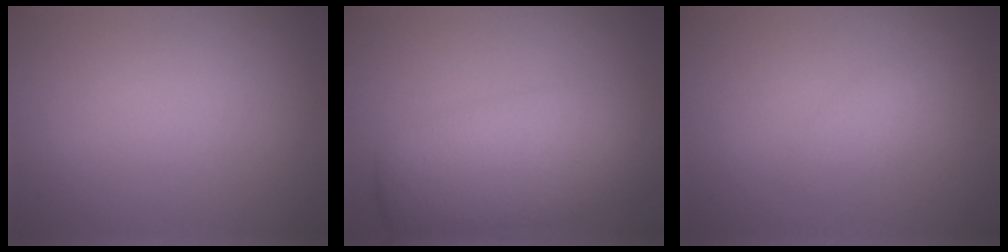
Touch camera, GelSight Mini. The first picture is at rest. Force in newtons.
{"total": 6.6, "press": 6.6, "slide": 0.1}
{"total": 1.3, "press": 1.3, "slide": 0.0}